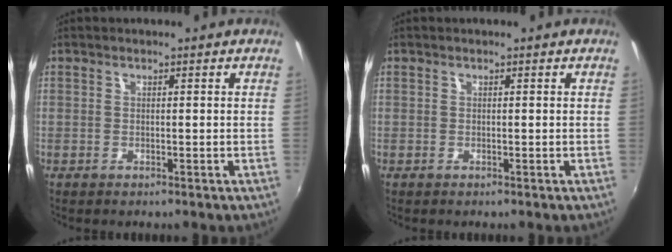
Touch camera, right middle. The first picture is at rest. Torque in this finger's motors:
{"motor_torque": [0.00, 0.00, 0.00, 0.00]}